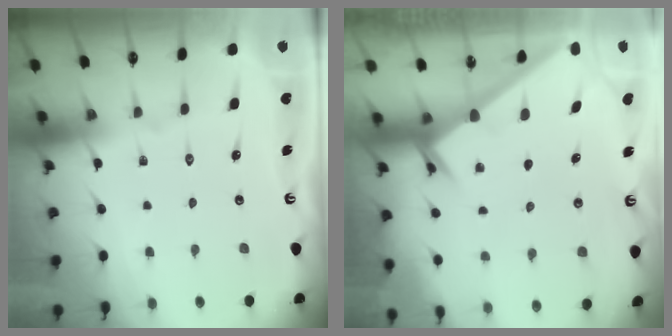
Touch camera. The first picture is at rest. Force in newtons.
{"total": 2.3, "press": 2.3, "slide": 0.2}